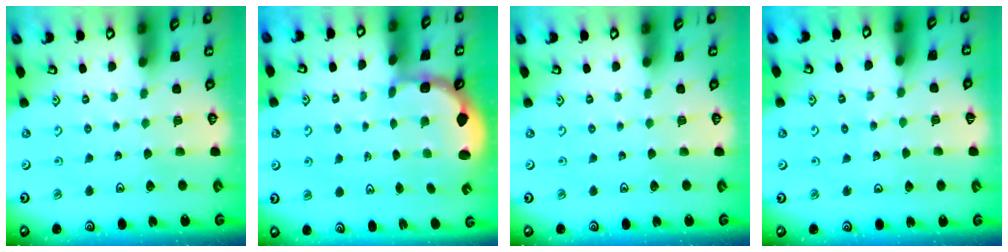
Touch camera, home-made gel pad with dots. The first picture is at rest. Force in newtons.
{"total": 2.9, "press": 1.7, "slide": 2.3}
{"total": 0.0}
{"total": 5.5, "press": 5.5, "slide": 0.8}